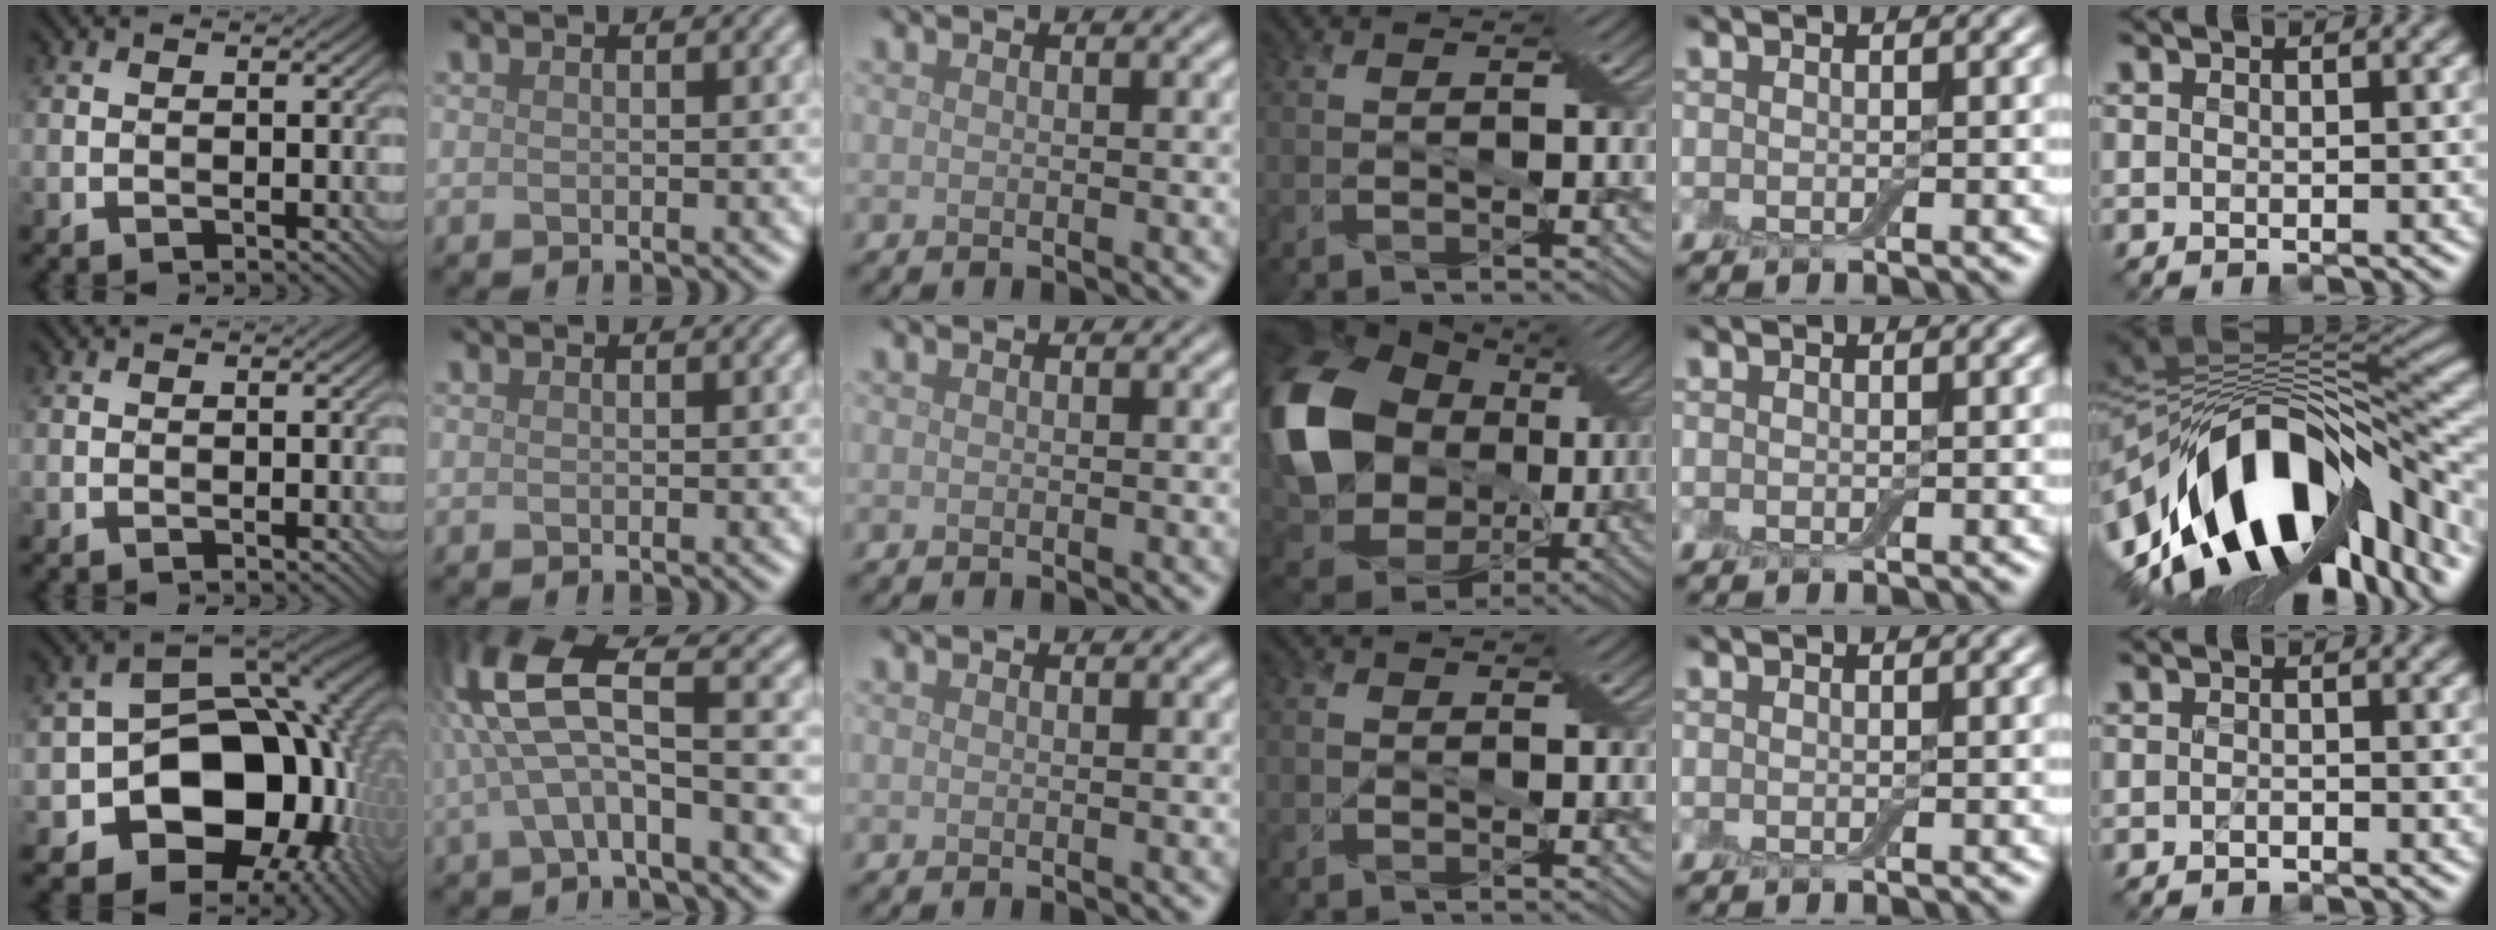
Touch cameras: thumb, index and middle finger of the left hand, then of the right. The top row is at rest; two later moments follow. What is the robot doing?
{"motion": "cut", "object": "aluminum foil"}